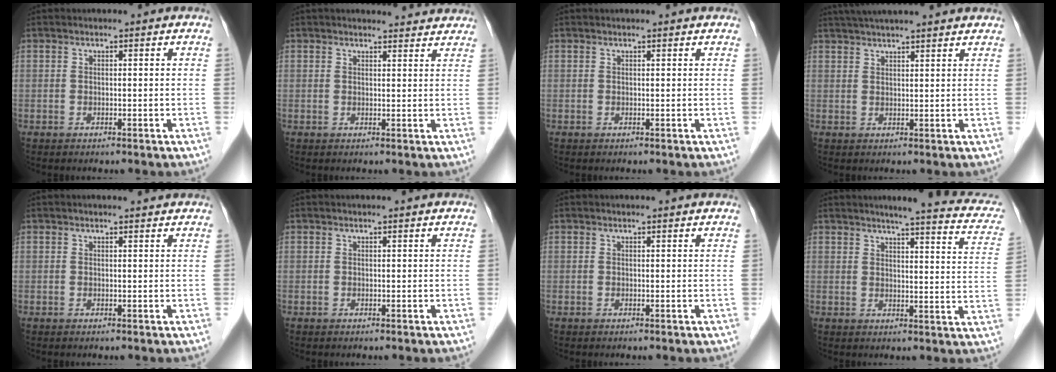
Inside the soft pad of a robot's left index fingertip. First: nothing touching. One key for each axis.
{"total": 6.6, "fx": 6.4, "fy": 1.0, "fz": 1.5, "tx": -0.011, "ty": 0.011, "tz": 0.059}
{"total": 1.2, "fx": 1.2, "fy": 0.0, "fz": 0.4, "tx": -0.010, "ty": 0.009, "tz": 0.014}
{"total": 13.1, "fx": 11.5, "fy": 1.2, "fz": 6.2, "tx": -0.102, "ty": 0.043, "tz": 0.161}
{"total": 2.2, "fx": 2.1, "fy": 0.1, "fz": 0.7, "tx": -0.011, "ty": 0.010, "tz": 0.025}
{"total": 1.3, "fx": 1.2, "fy": 0.0, "fz": 0.6, "tx": -0.007, "ty": 0.014, "tz": 0.019}
{"total": 1.7, "fx": 1.6, "fy": 0.1, "fz": 0.5, "tx": -0.010, "ty": 0.011, "tz": 0.018}
{"total": 16.0, "fx": 13.4, "fy": 2.1, "fz": 8.4, "tx": -0.096, "ty": -0.013, "tz": 0.137}